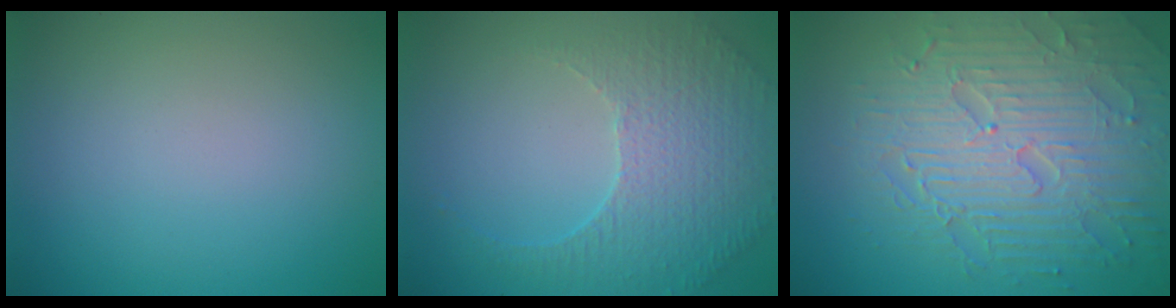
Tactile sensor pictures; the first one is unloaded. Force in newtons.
{"total": 5.3, "press": 3.7, "slide": 3.8}
{"total": 8.4, "press": 6.0, "slide": 5.9}